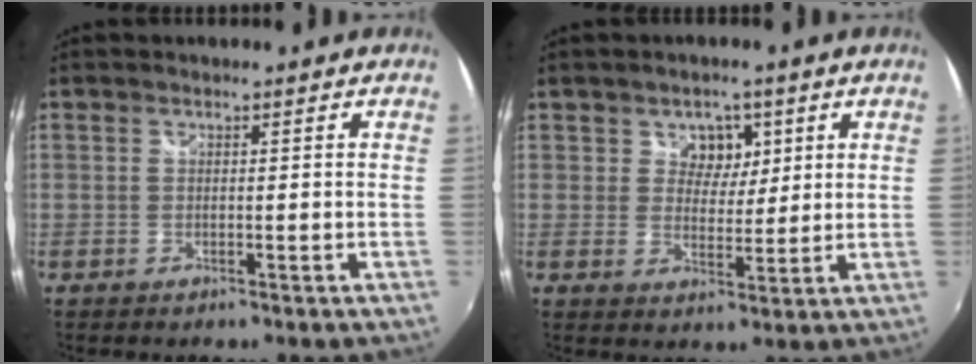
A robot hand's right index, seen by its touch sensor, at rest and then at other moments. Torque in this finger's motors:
{"motor_torque": [0.39, 0.38, 0.17, 0.03]}